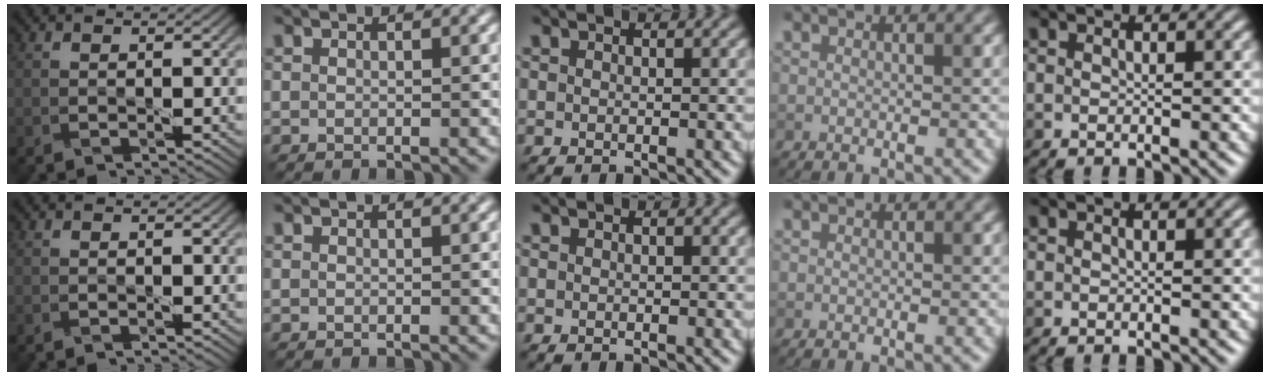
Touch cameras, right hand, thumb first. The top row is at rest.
{}